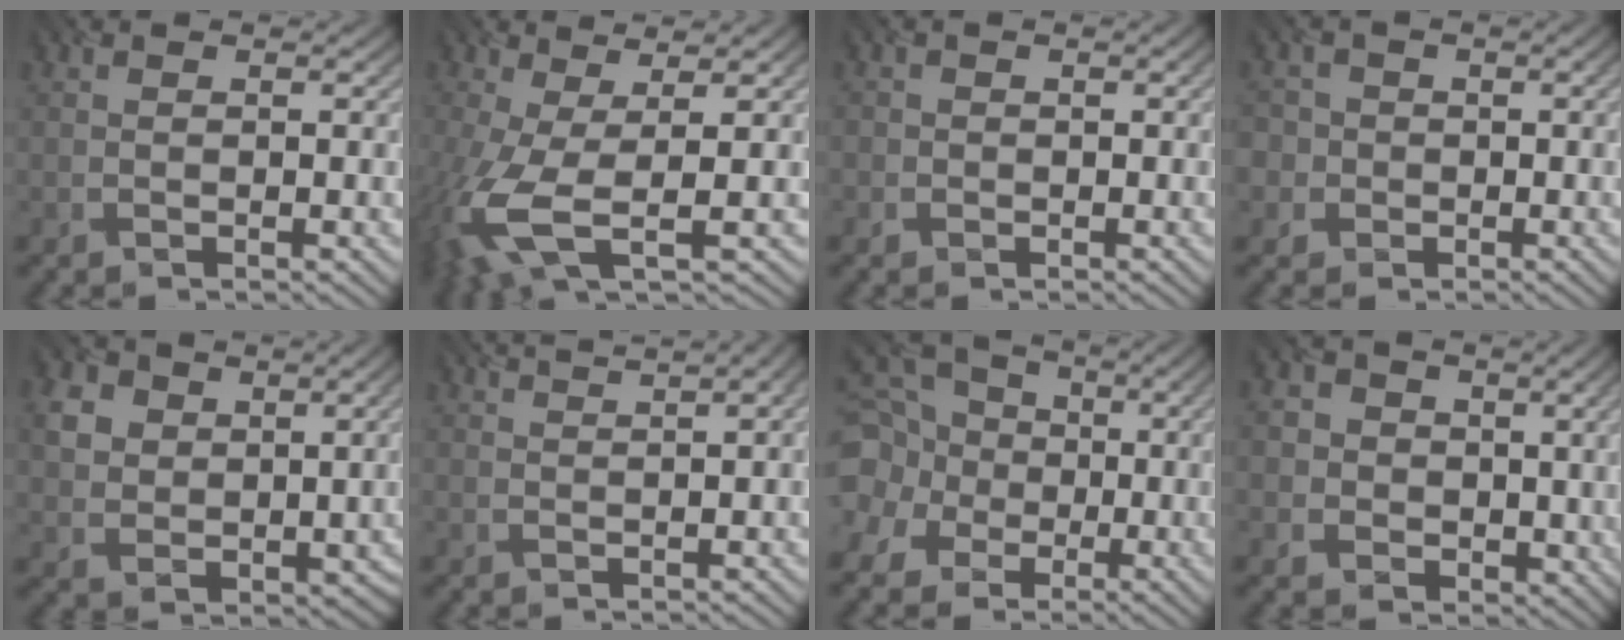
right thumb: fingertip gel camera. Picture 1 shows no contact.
{"total": 8.8, "force": [-1.9, 2.9, 8.1], "torque": [-0.191, -0.017, -0.035]}
{"total": 1.2, "force": [-0.6, 1.0, -0.2], "torque": [0.006, -0.006, -0.010]}
{"total": 3.3, "force": [-0.7, 3.2, 0.2], "torque": [-0.002, 0.004, -0.025]}
{"total": 5.3, "force": [2.0, 4.4, 2.2], "torque": [-0.067, -0.004, 0.043]}
{"total": 3.9, "force": [2.7, 0.5, 2.8], "torque": [-0.048, 0.020, 0.037]}
{"total": 14.5, "force": [-1.1, 13.6, 4.9], "torque": [-0.179, -0.013, -0.045]}
{"total": 4.8, "force": [0.6, 4.5, 1.3], "torque": [-0.049, -0.005, 0.003]}